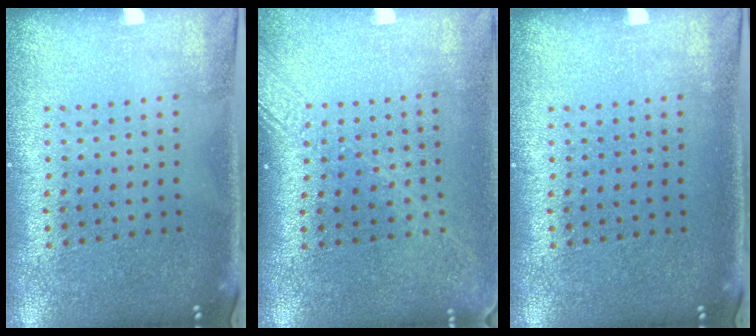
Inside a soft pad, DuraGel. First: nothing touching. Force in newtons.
{"total": 2.0, "press": 1.5, "slide": 1.3}
{"total": 0.0}